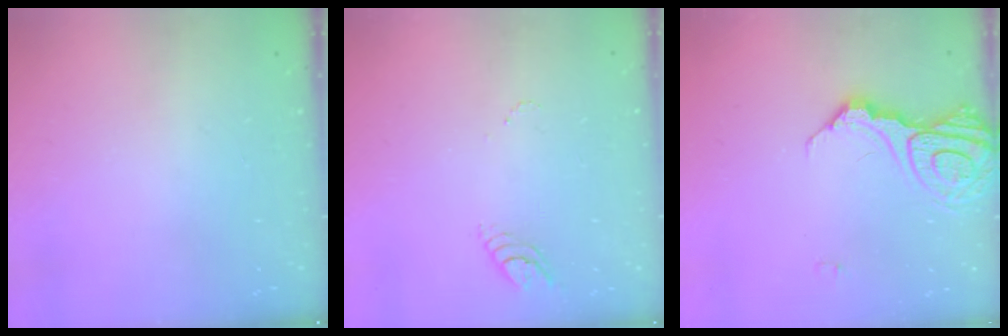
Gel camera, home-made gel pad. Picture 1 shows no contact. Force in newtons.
{"total": 3.3, "press": 3.3, "slide": 0.3}
{"total": 14.0, "press": 13.9, "slide": 1.1}